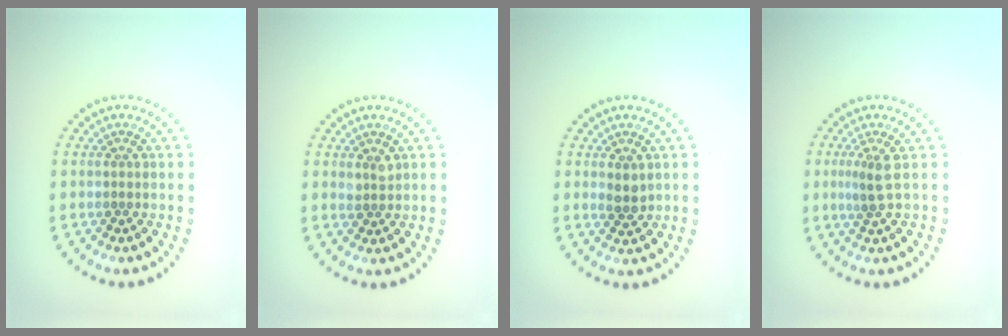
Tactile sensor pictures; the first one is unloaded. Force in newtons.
{"total": 1.0, "press": 0.9, "slide": 0.3}
{"total": 1.4, "press": 1.4, "slide": 0.4}
{"total": 1.7, "press": 1.3, "slide": 1.2}